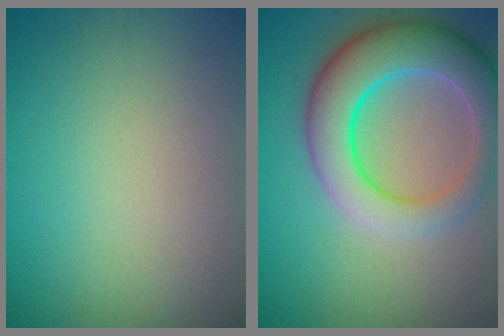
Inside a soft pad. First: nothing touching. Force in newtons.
{"total": 8.7, "press": 8.7, "slide": 0.4}